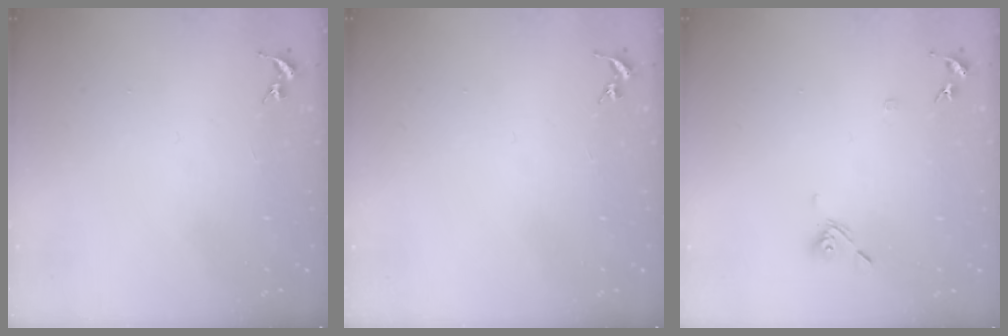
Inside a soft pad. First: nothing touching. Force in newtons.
{"total": 0.0}
{"total": 7.5, "press": 7.3, "slide": 1.6}